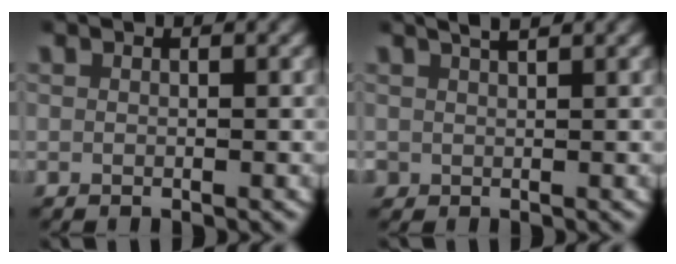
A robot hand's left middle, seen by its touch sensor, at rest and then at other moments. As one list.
[{"total": 2.0, "force": [0.8, 1.7, 0.8], "torque": [-0.024, 0.001, 0.018]}]